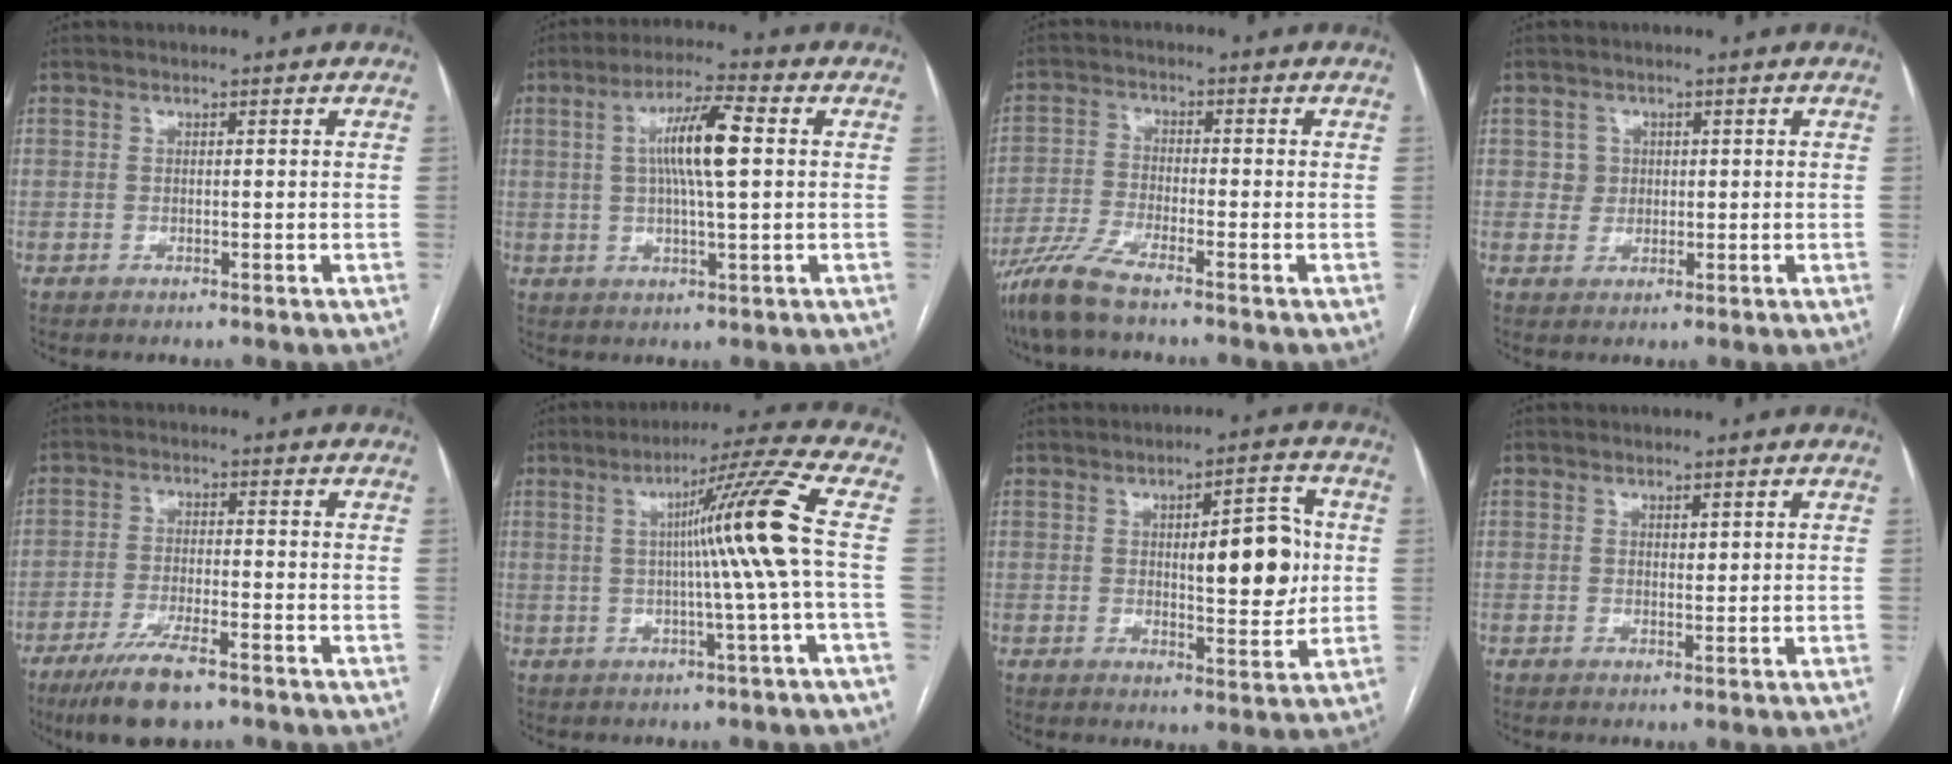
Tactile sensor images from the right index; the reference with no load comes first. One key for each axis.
{"total": 9.0, "fx": 1.4, "fy": 0.8, "fz": 8.8, "tx": -0.165, "ty": 0.009, "tz": 0.022}
{"total": 6.4, "fx": -5.2, "fy": 0.1, "fz": 3.7, "tx": -0.086, "ty": -0.022, "tz": -0.110}
{"total": 2.5, "fx": 0.6, "fy": 2.4, "fz": 0.2, "tx": 0.003, "ty": 0.001, "tz": 0.008}
{"total": 8.8, "fx": -6.1, "fy": 1.7, "fz": 6.1, "tx": -0.112, "ty": -0.018, "tz": -0.103}
{"total": 10.8, "fx": 0.5, "fy": -3.0, "fz": 10.4, "tx": -0.157, "ty": 0.009, "tz": 0.016}
{"total": 9.9, "fx": 1.1, "fy": 2.9, "fz": 9.4, "tx": -0.125, "ty": 0.007, "tz": 0.019}
{"total": 0.8, "fx": 0.5, "fy": 0.4, "fz": 0.6, "tx": -0.008, "ty": -0.004, "tz": 0.007}